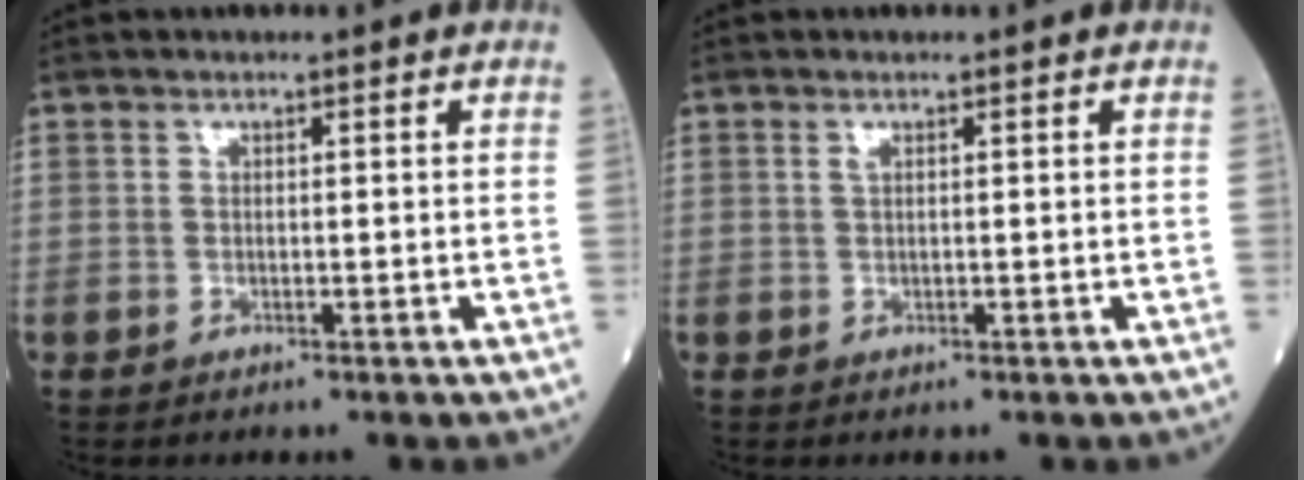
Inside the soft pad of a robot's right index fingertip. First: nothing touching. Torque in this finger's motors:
{"motor_torque": [0.16, 0.12, -0.02, 0.02]}